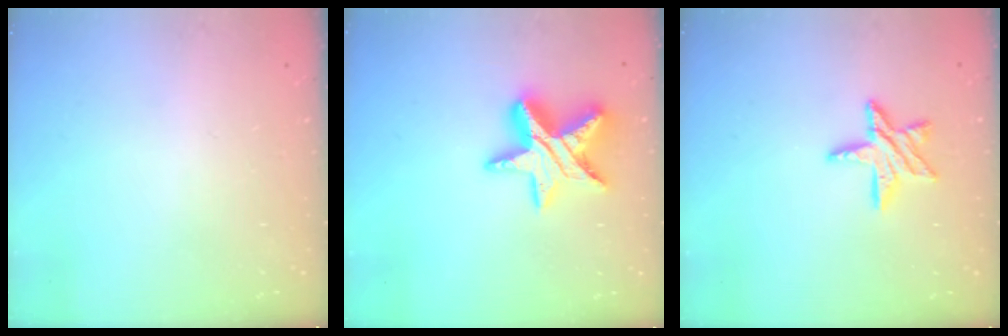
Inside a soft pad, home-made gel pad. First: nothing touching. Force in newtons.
{"total": 16.3, "press": 16.2, "slide": 1.1}
{"total": 10.3, "press": 10.3, "slide": 0.9}